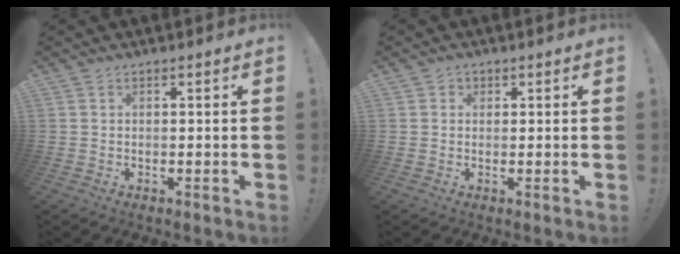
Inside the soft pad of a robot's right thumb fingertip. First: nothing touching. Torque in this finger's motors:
{"motor_torque": [-0.13, 0.21, 0.17, -0.02, -0.01]}